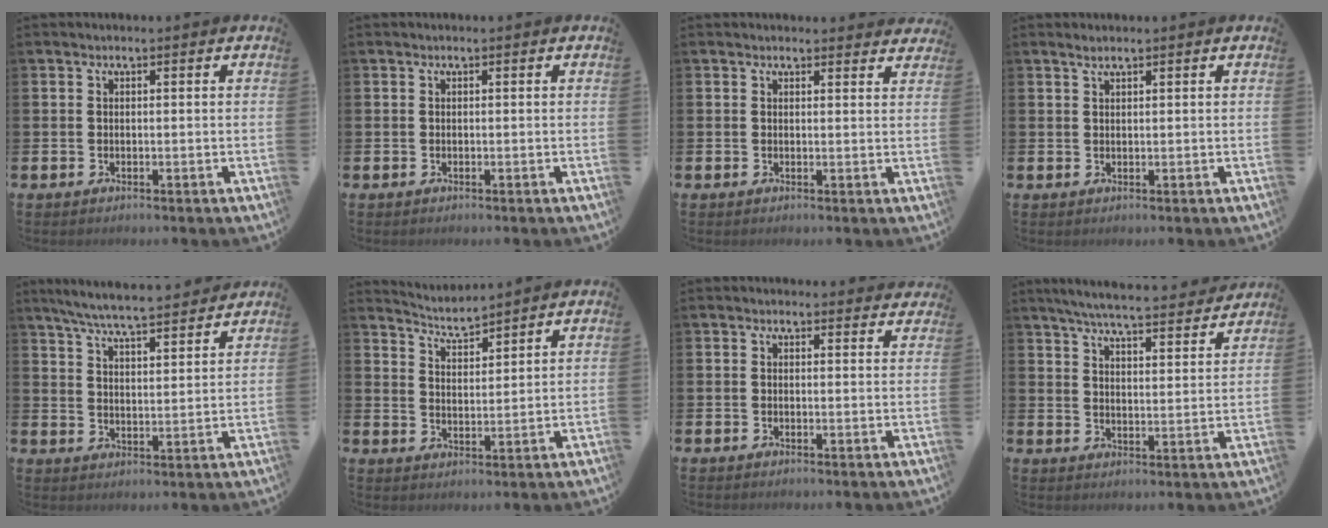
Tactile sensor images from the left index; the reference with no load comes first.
{"total": 0.0}
{"total": 1.6, "force": [1.6, 0.3, 0.0], "torque": [0.006, -0.007, 0.027]}
{"total": 1.2, "force": [1.1, 0.1, 0.6], "torque": [-0.012, 0.001, 0.019]}
{"total": 6.7, "force": [6.4, 0.1, 2.1], "torque": [-0.066, -0.037, 0.113]}
{"total": 3.9, "force": [3.9, 0.2, 0.4], "torque": [-0.027, -0.023, 0.070]}
{"total": 1.2, "force": [1.1, 0.4, 0.0], "torque": [0.004, -0.003, 0.019]}
{"total": 6.3, "force": [6.1, 0.2, 1.8], "torque": [-0.052, -0.042, 0.105]}